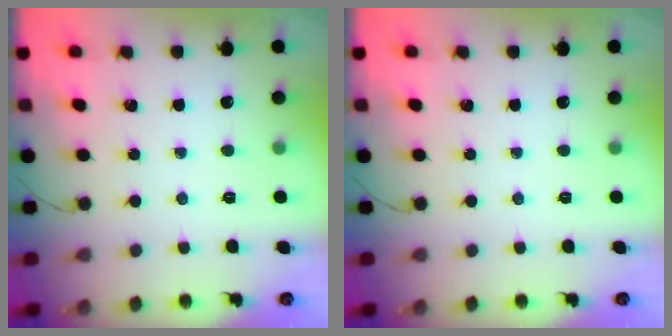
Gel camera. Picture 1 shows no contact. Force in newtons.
{"total": 0.0}